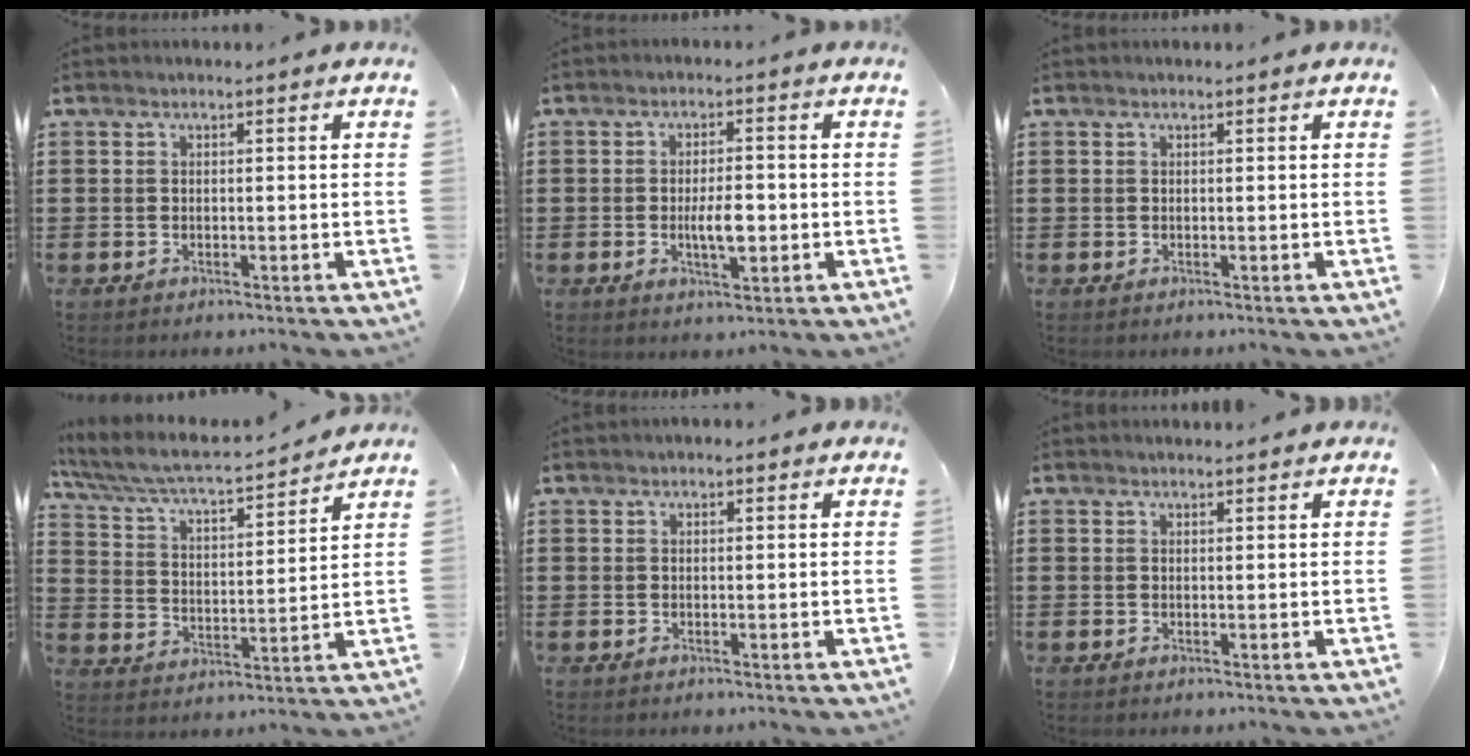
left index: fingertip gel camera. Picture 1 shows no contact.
{"total": 5.1, "force": [-0.7, 1.9, 4.6], "torque": [-0.079, 0.000, -0.015]}
{"total": 0.0}
{"total": 5.6, "force": [5.0, 0.6, 2.5], "torque": [-0.072, -0.034, 0.079]}
{"total": 0.8, "force": [0.7, 0.3, 0.3], "torque": [-0.007, 0.002, 0.014]}
{"total": 1.1, "force": [1.1, 0.1, 0.2], "torque": [-0.005, -0.001, 0.021]}